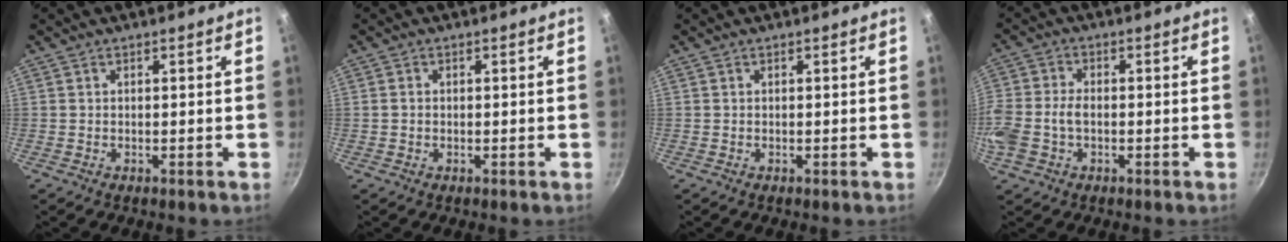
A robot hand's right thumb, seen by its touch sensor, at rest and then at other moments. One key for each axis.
{"total": 1.0, "fx": -0.1, "fy": 0.9, "fz": 0.5, "tx": -0.008, "ty": 0.004, "tz": -0.003}
{"total": 0.0}
{"total": 8.8, "fx": -2.0, "fy": 5.9, "fz": 6.2, "tx": -0.140, "ty": 0.017, "tz": -0.049}